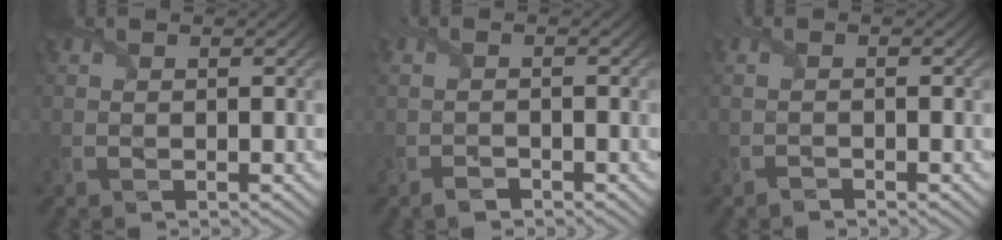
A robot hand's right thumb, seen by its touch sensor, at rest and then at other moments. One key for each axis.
{"total": 1.3, "fx": -1.3, "fy": 0.2, "fz": 0.2, "tx": -0.008, "ty": -0.002, "tz": -0.029}
{"total": 1.0, "fx": -1.0, "fy": -0.2, "fz": 0.1, "tx": -0.003, "ty": 0.001, "tz": -0.020}